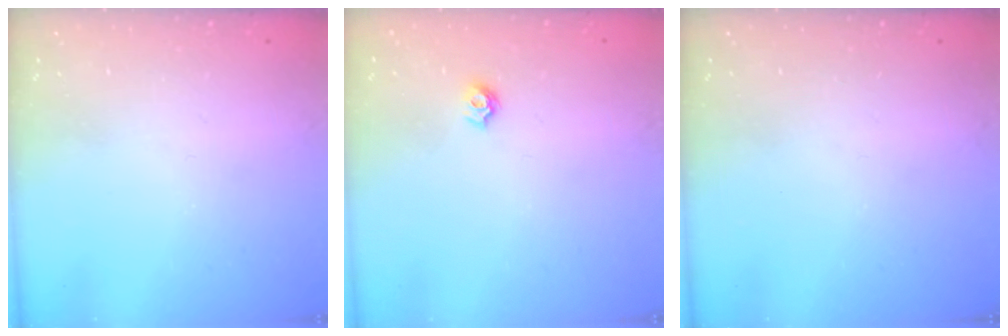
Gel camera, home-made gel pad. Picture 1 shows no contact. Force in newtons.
{"total": 5.7, "press": 5.7, "slide": 0.6}
{"total": 0.0}